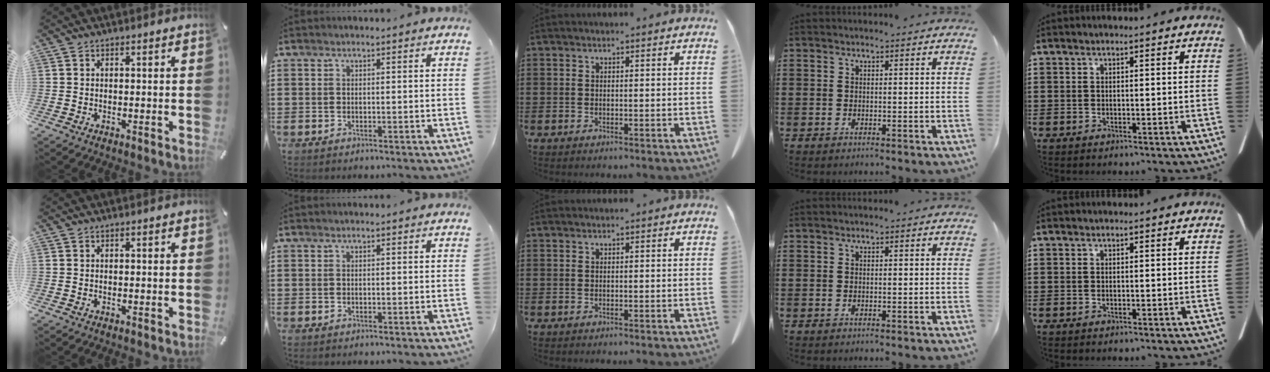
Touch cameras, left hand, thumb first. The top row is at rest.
{}